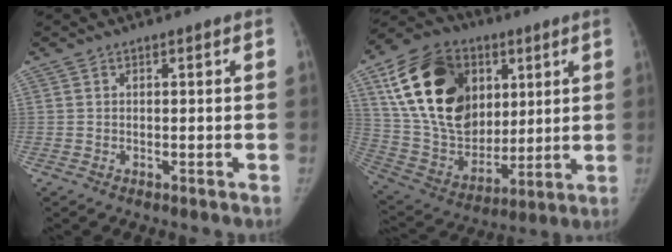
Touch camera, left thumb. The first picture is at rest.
{"total": 26.5, "force": [8.6, 18.6, 16.7], "torque": [-0.290, -0.011, 0.158]}